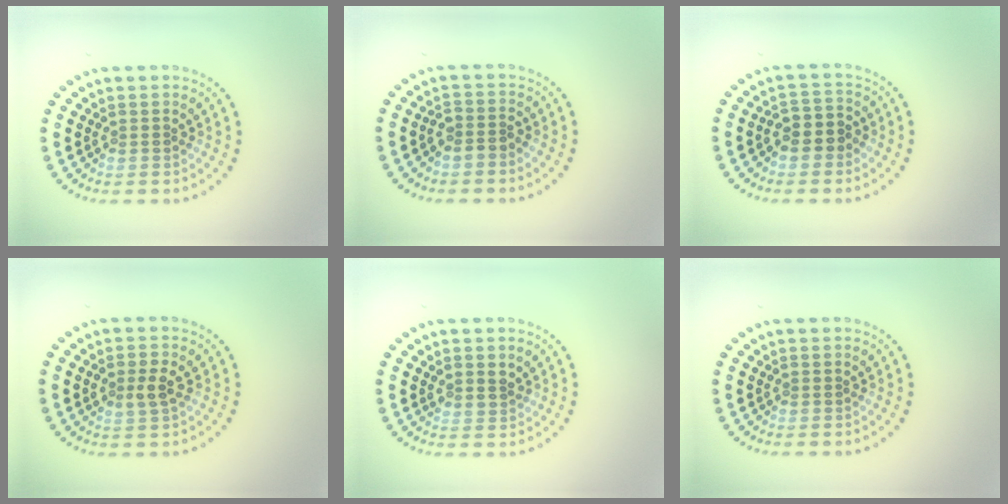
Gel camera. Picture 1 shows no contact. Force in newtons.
{"total": 1.7, "press": 1.3, "slide": 1.2}
{"total": 2.5, "press": 2.3, "slide": 1.0}
{"total": 2.0, "press": 2.0, "slide": 0.2}
{"total": 1.1, "press": 0.9, "slide": 0.5}
{"total": 0.0}